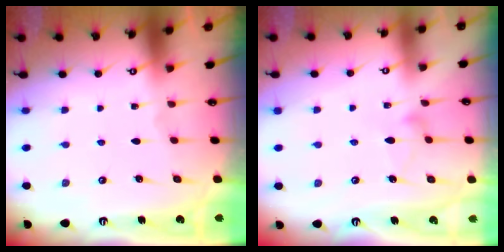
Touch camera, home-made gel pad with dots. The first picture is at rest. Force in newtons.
{"total": 7.9, "press": 7.9, "slide": 0.5}